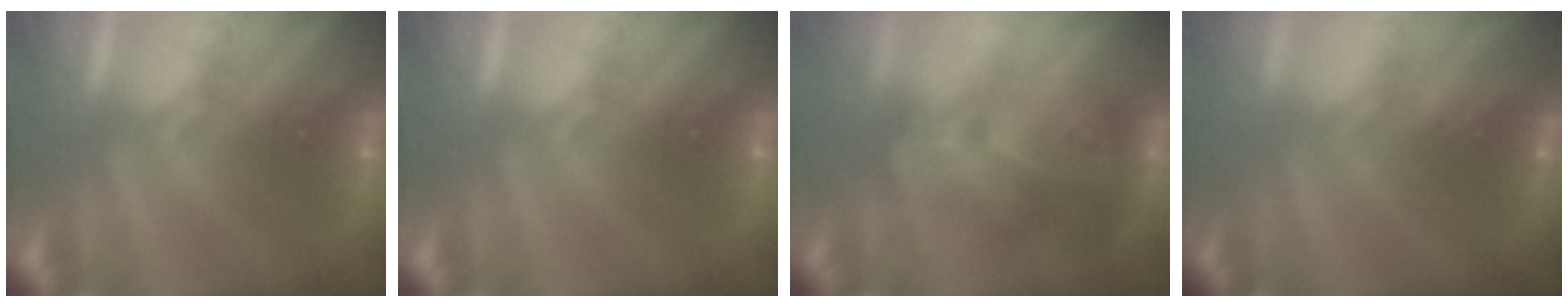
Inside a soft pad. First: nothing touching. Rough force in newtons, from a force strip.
{"total": 0.0}
{"total": 4.7}
{"total": 4.6}